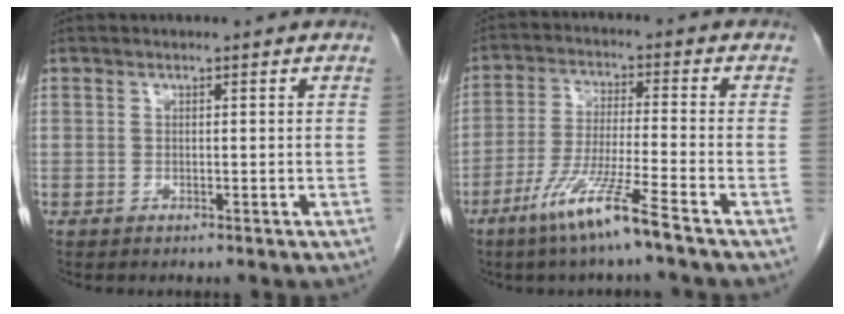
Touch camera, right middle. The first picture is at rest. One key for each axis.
{"total": 9.3, "fx": -6.0, "fy": -0.9, "fz": 7.1, "tx": -0.140, "ty": -0.027, "tz": -0.119}